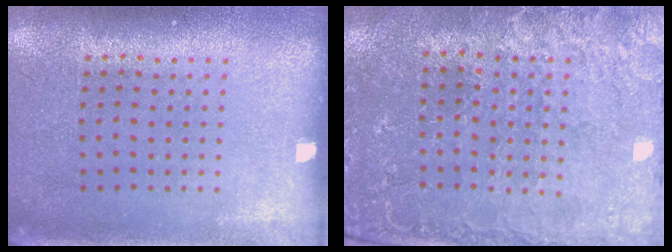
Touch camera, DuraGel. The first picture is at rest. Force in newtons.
{"total": 1.2, "press": 1.2, "slide": 0.4}